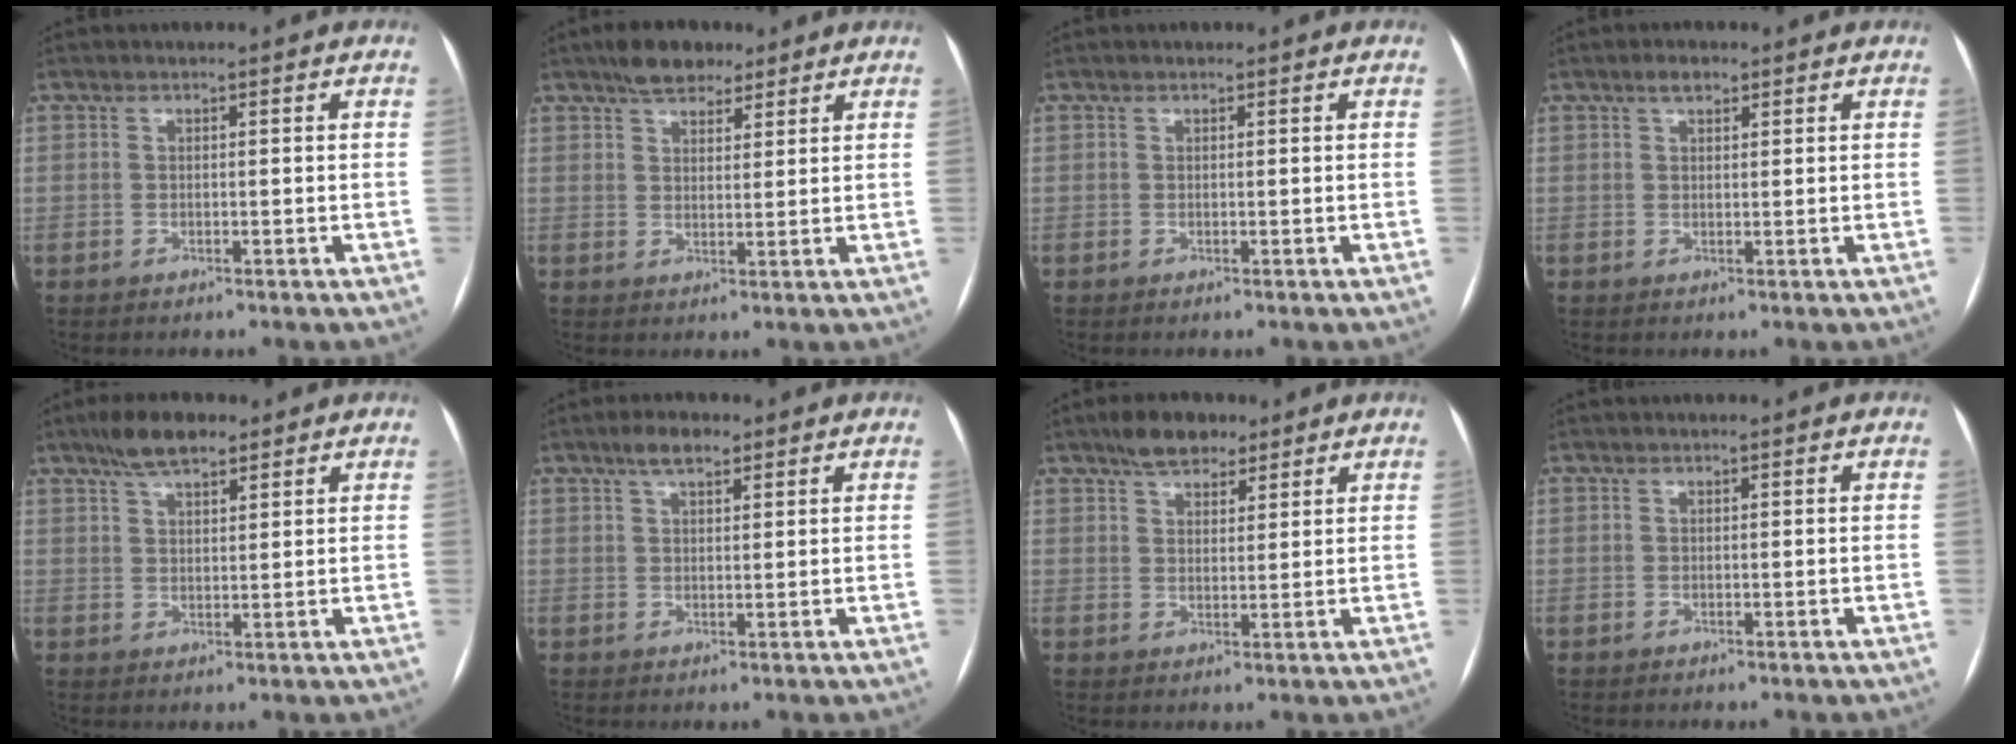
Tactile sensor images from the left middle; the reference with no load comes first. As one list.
[{"total": 5.9, "force": [4.5, 2.7, 2.7], "torque": [-0.049, 0.013, 0.077]}, {"total": 0.0}, {"total": 2.1, "force": [1.5, 0.9, 1.2], "torque": [-0.027, 0.006, 0.026]}, {"total": 6.0, "force": [4.5, 1.8, 3.6], "torque": [-0.072, 0.013, 0.080]}, {"total": 3.8, "force": [2.6, 1.3, 2.4], "torque": [-0.049, 0.009, 0.047]}, {"total": 5.6, "force": [4.2, 2.6, 2.6], "torque": [-0.047, 0.012, 0.073]}, {"total": 0.0}]